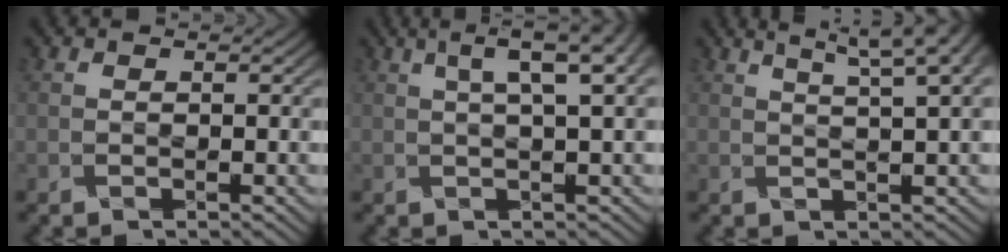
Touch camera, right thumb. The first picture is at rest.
{"total": 6.6, "force": [2.6, 1.3, 5.9], "torque": [-0.073, 0.029, 0.043]}
{"total": 8.7, "force": [5.2, 2.2, 6.6], "torque": [-0.070, 0.037, 0.052]}